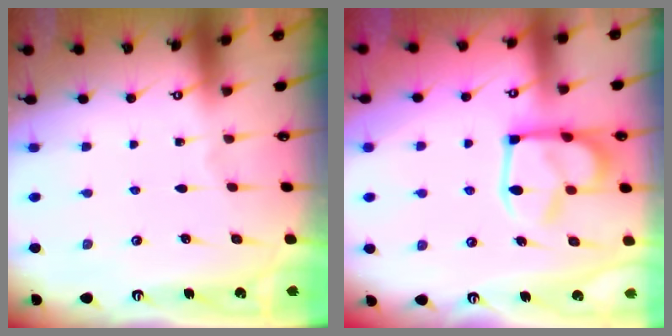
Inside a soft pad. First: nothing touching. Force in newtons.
{"total": 9.7, "press": 9.6, "slide": 1.2}